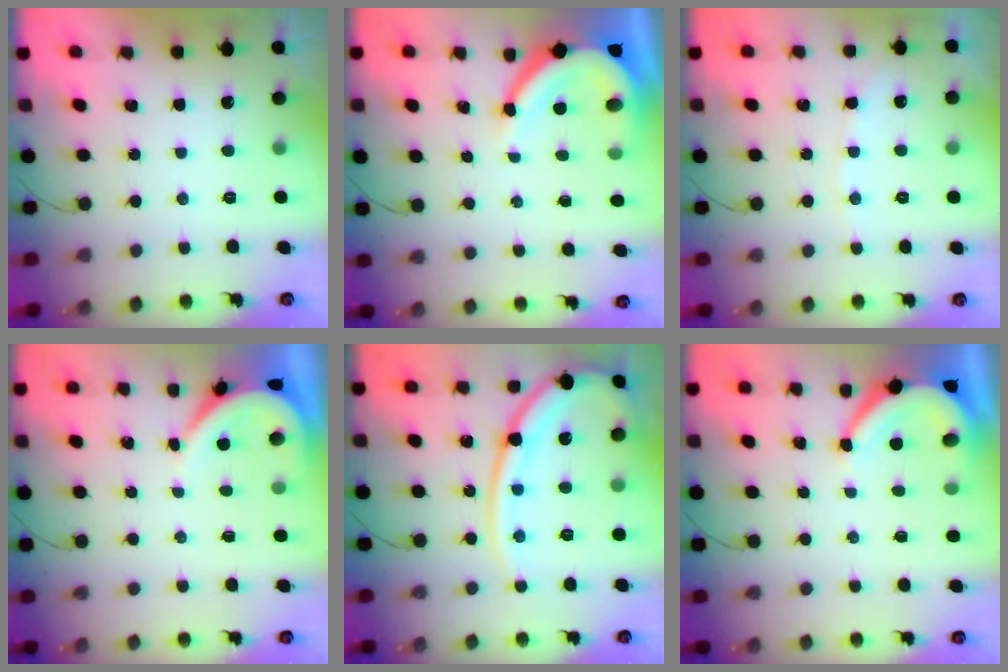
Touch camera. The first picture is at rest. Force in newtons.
{"total": 11.9, "press": 11.9, "slide": 1.4}
{"total": 4.5, "press": 4.5, "slide": 0.6}
{"total": 3.5, "press": 3.5, "slide": 0.5}
{"total": 17.1, "press": 17.0, "slide": 1.7}
{"total": 7.0, "press": 7.0, "slide": 0.4}